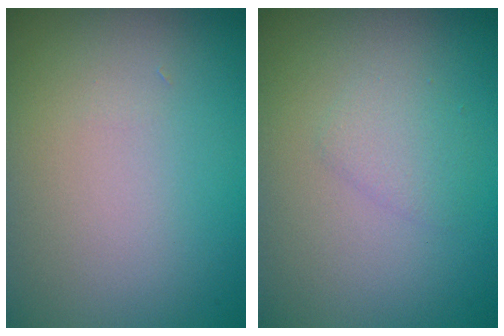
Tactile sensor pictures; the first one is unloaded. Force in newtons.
{"total": 1.4, "press": 1.4, "slide": 0.0}